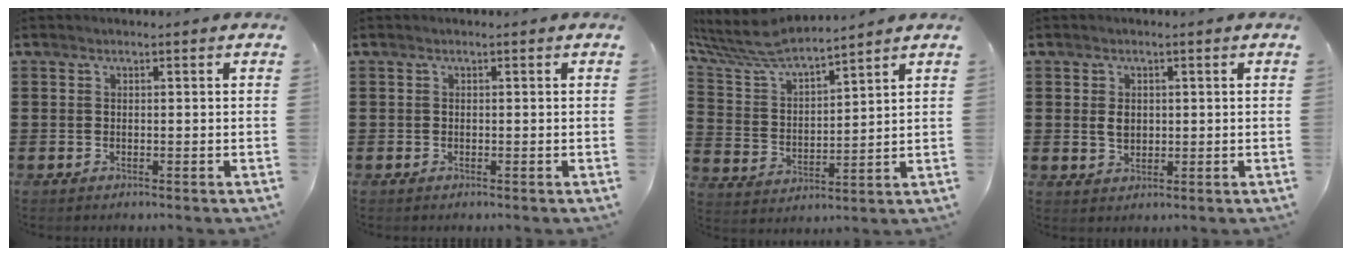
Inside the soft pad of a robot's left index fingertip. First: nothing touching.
{"total": 0.0}
{"total": 7.3, "force": [6.9, 0.8, 2.3], "torque": [-0.085, -0.044, 0.116]}
{"total": 2.4, "force": [0.4, 1.7, 1.7], "torque": [-0.036, 0.007, 0.008]}